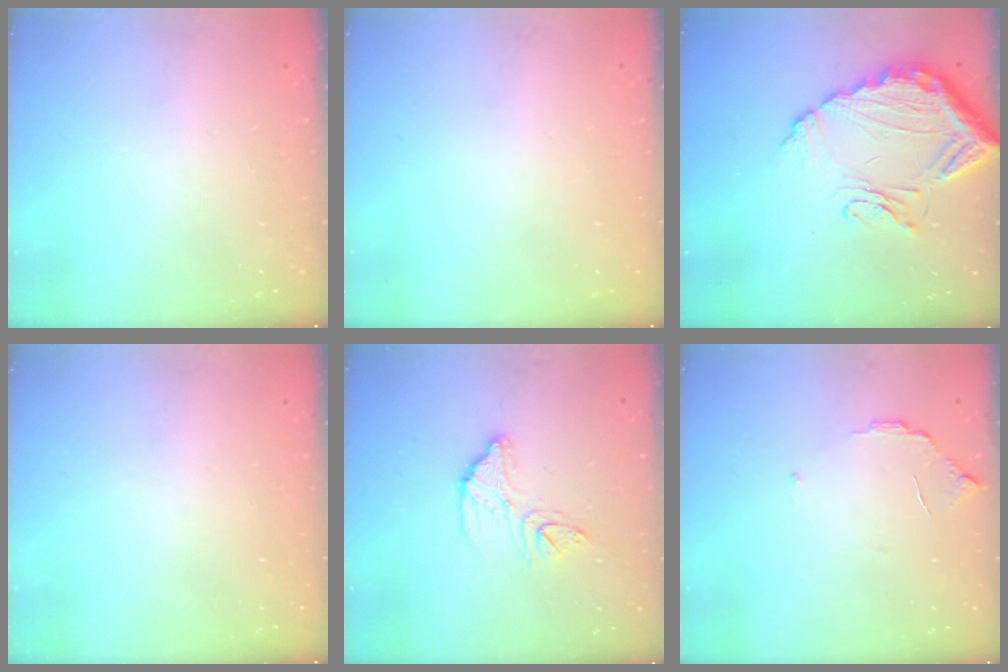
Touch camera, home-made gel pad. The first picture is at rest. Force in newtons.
{"total": 0.0}
{"total": 14.4, "press": 14.3, "slide": 1.5}
{"total": 0.0}
{"total": 12.4, "press": 12.4, "slide": 1.0}
{"total": 4.9, "press": 4.9, "slide": 0.4}